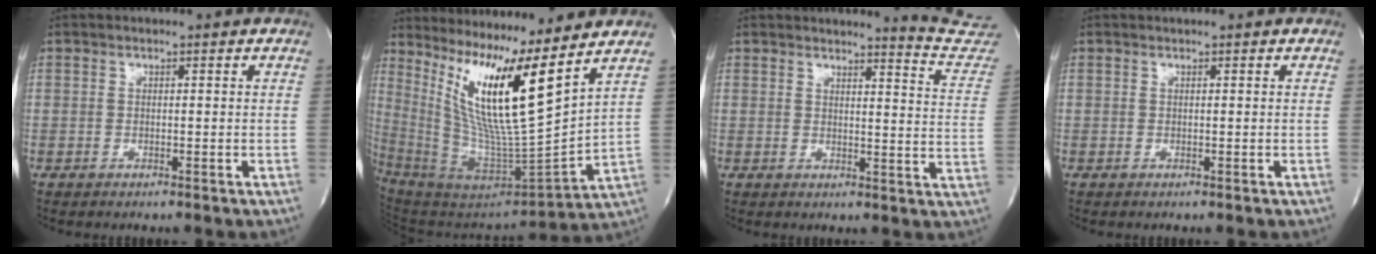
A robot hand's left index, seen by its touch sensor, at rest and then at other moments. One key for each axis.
{"total": 18.0, "fx": 10.3, "fy": 0.1, "fz": 14.8, "tx": -0.279, "ty": -0.031, "tz": 0.187}
{"total": 10.2, "fx": 10.1, "fy": -1.1, "fz": 0.0, "tx": 0.005, "ty": -0.120, "tz": 0.087}
{"total": 0.0}